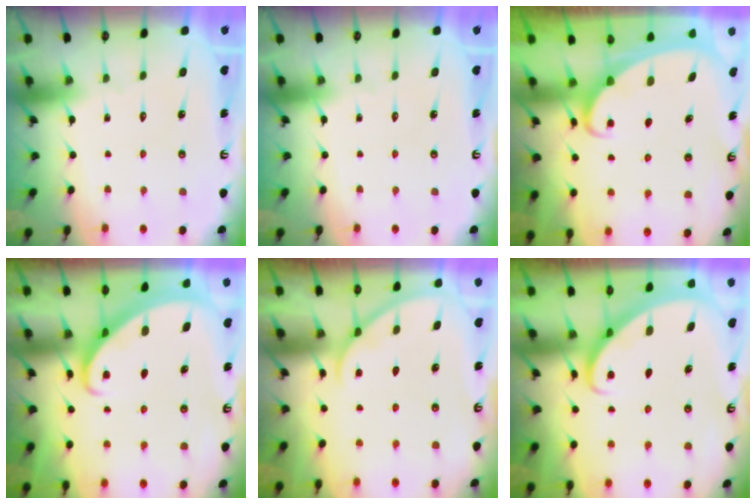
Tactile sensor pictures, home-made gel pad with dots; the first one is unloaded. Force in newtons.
{"total": 0.0}
{"total": 2.2, "press": 2.2, "slide": 0.3}
{"total": 2.0, "press": 2.0, "slide": 0.2}
{"total": 1.9, "press": 1.9, "slide": 0.2}
{"total": 2.9, "press": 2.9, "slide": 0.2}